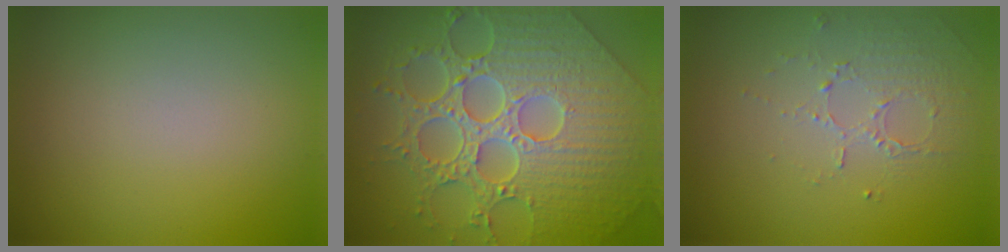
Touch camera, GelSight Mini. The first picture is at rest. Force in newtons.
{"total": 9.8, "press": 7.2, "slide": 6.7}
{"total": 1.6, "press": 1.0, "slide": 1.3}